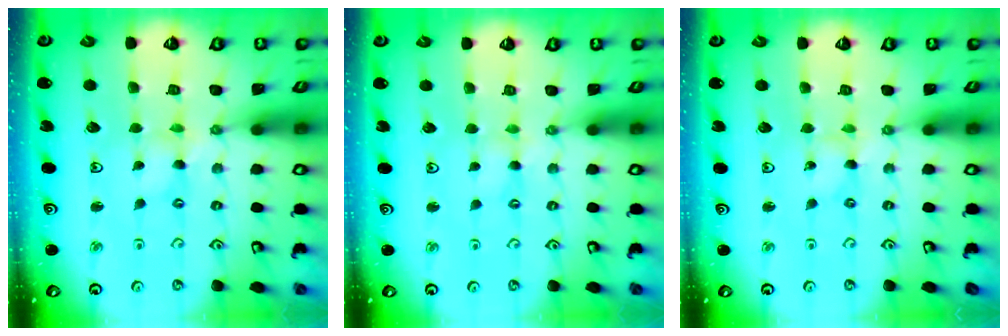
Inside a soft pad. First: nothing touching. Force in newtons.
{"total": 2.2, "press": 2.2, "slide": 0.3}
{"total": 0.0}